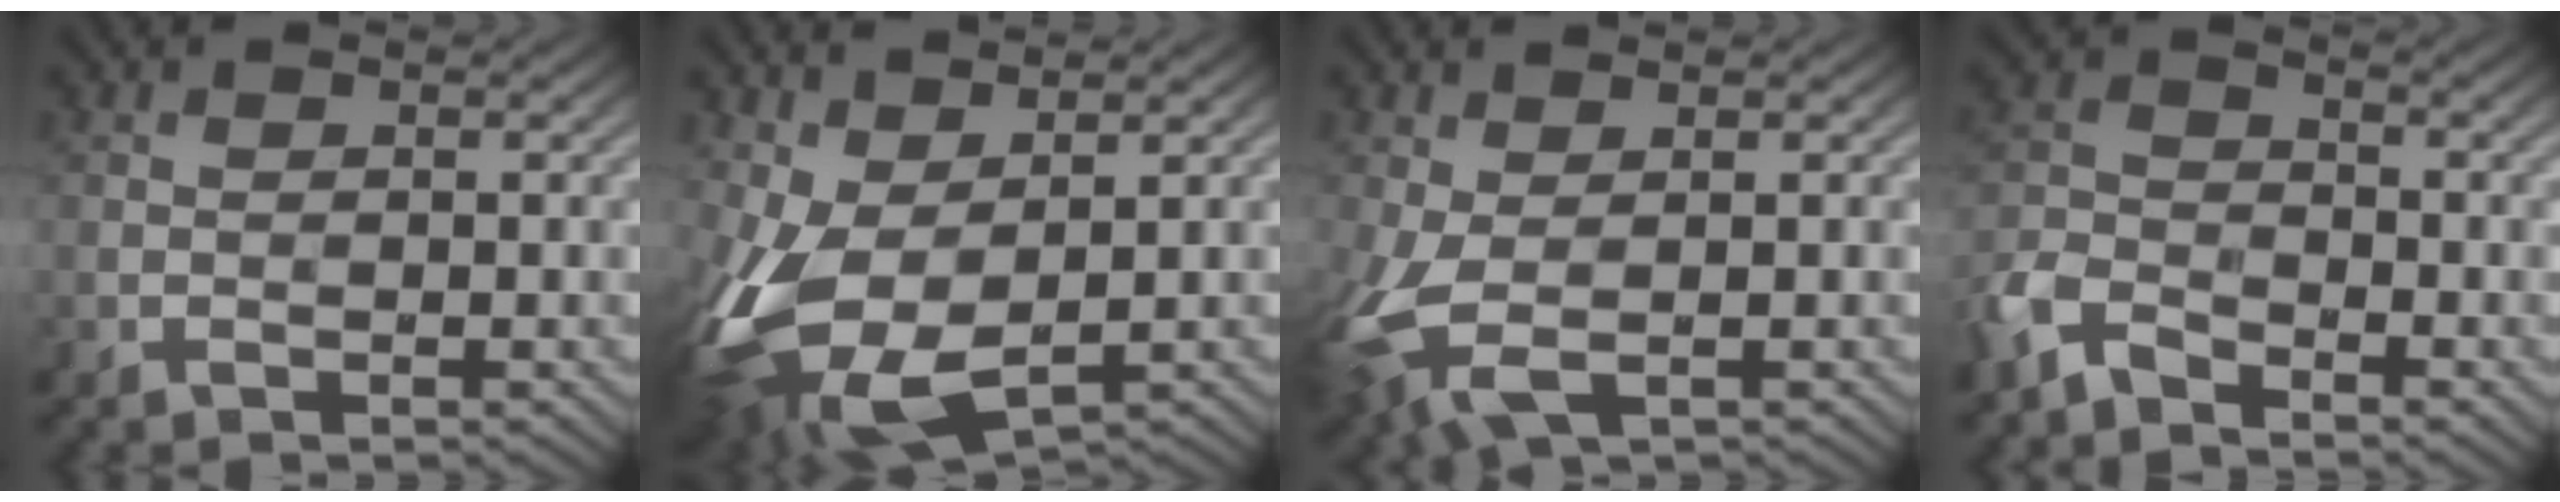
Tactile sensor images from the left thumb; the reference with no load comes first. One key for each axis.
{"total": 12.4, "fx": -0.4, "fy": 7.4, "fz": 10.0, "tx": -0.252, "ty": -0.042, "tz": 0.021}
{"total": 7.1, "fx": -1.3, "fy": 3.7, "fz": 5.9, "tx": -0.147, "ty": -0.022, "tz": -0.012}
{"total": 6.0, "fx": -4.6, "fy": 2.7, "fz": 2.8, "tx": -0.069, "ty": -0.010, "tz": -0.107}